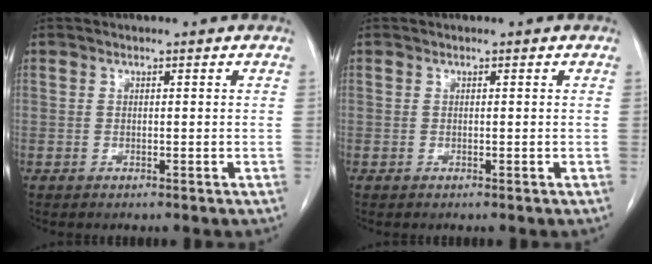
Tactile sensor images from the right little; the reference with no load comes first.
{"total": 0.0}